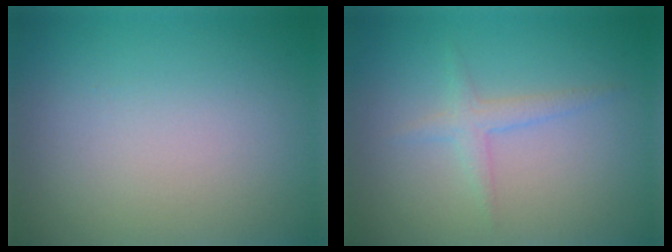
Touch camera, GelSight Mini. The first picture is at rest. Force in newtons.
{"total": 1.6, "press": 1.6, "slide": 0.1}